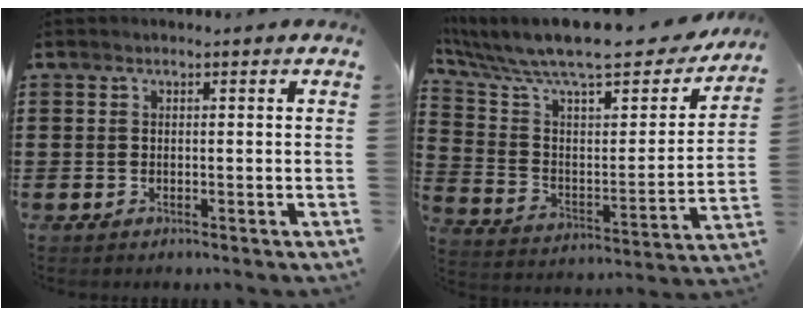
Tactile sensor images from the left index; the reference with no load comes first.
{"total": 11.6, "force": [9.5, 1.8, 6.3], "torque": [-0.163, -0.065, 0.160]}